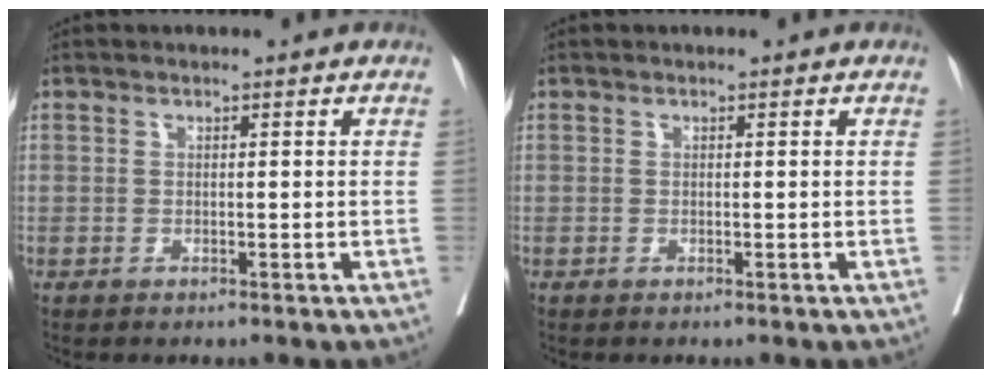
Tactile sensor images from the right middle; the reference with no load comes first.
{"total": 0.0}